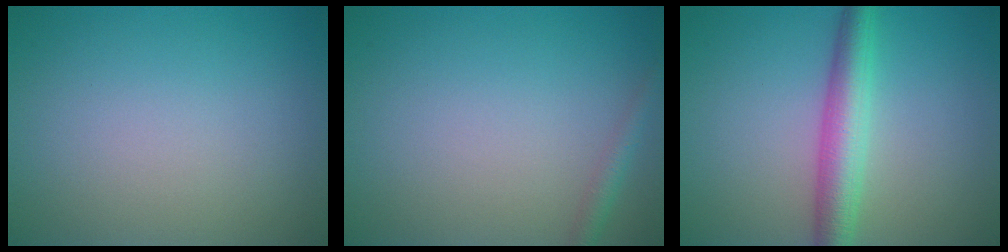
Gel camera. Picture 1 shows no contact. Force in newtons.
{"total": 1.4, "press": 1.4, "slide": 0.1}
{"total": 4.6, "press": 4.6, "slide": 0.1}